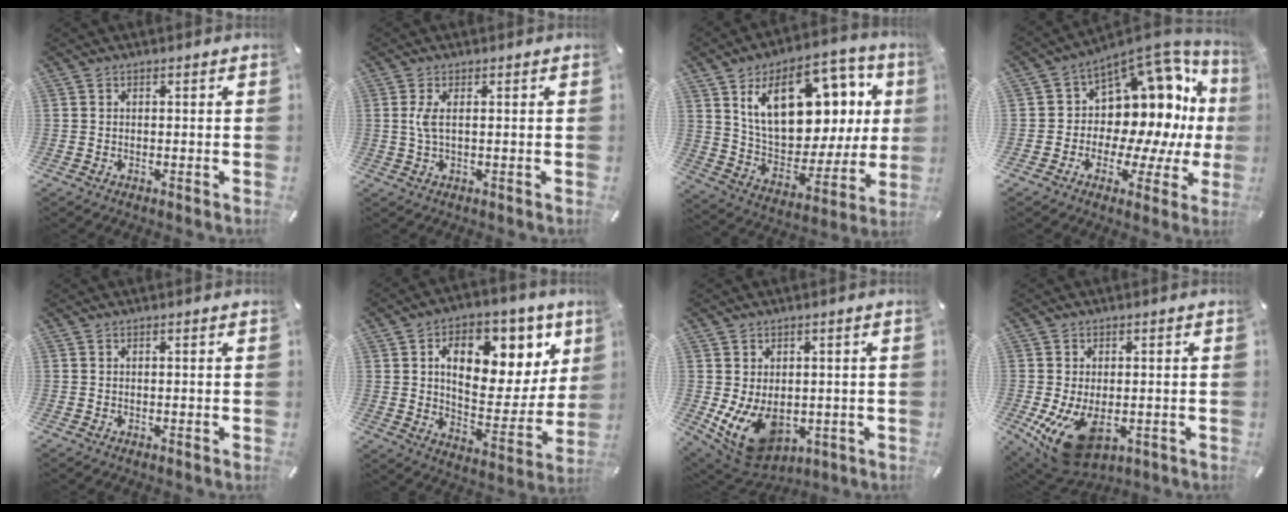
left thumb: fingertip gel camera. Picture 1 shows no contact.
{"total": 3.2, "force": [0.6, 0.8, 3.0], "torque": [-0.069, -0.001, 0.007]}
{"total": 22.0, "force": [9.2, 13.1, 15.0], "torque": [-0.233, -0.037, 0.163]}
{"total": 14.0, "force": [5.3, 10.0, 8.1], "torque": [-0.095, -0.083, 0.094]}
{"total": 0.0}
{"total": 16.8, "force": [7.5, 10.5, 10.8], "torque": [-0.148, -0.045, 0.125]}
{"total": 12.0, "force": [-2.7, 8.8, 7.7], "torque": [-0.140, 0.003, -0.040]}
{"total": 11.1, "force": [-3.1, 6.7, 8.2], "torque": [-0.162, -0.005, -0.051]}